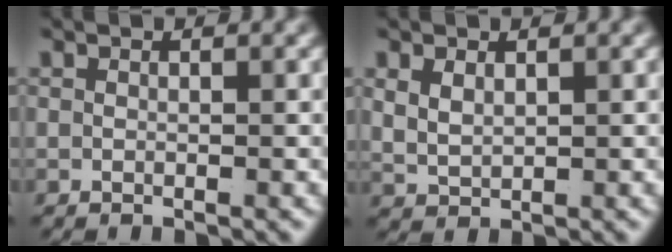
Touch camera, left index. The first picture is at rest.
{"total": 2.6, "force": [0.9, 2.0, 1.3], "torque": [-0.041, -0.011, 0.029]}